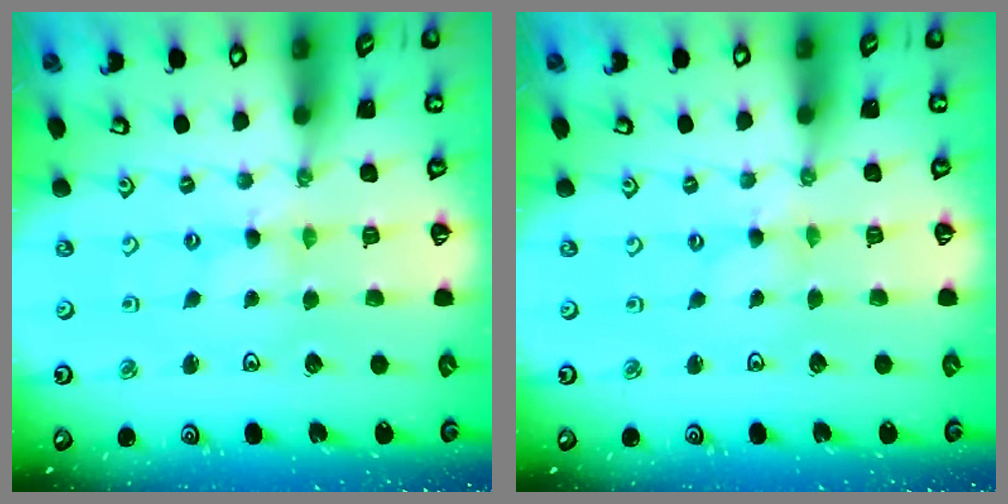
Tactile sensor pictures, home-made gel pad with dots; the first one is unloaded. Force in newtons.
{"total": 0.0}